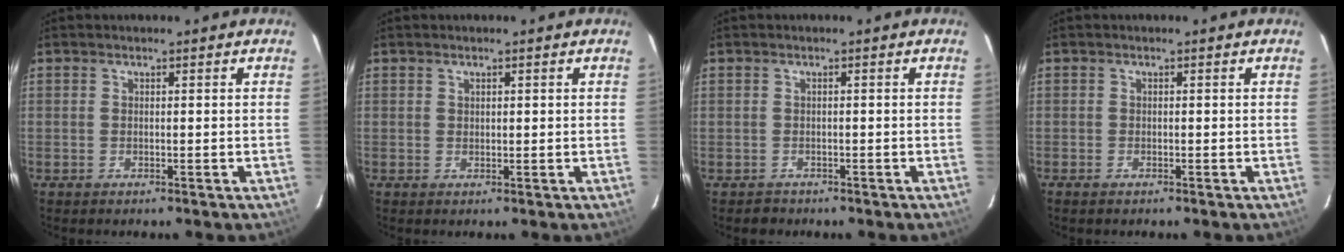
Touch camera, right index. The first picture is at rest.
{"total": 0.7, "force": [0.5, 0.4, 0.4], "torque": [-0.005, 0.003, 0.009]}
{"total": 1.9, "force": [-1.0, 1.6, -0.1], "torque": [0.000, 0.008, -0.012]}
{"total": 0.8, "force": [-0.7, 0.4, 0.3], "torque": [-0.007, -0.003, -0.014]}